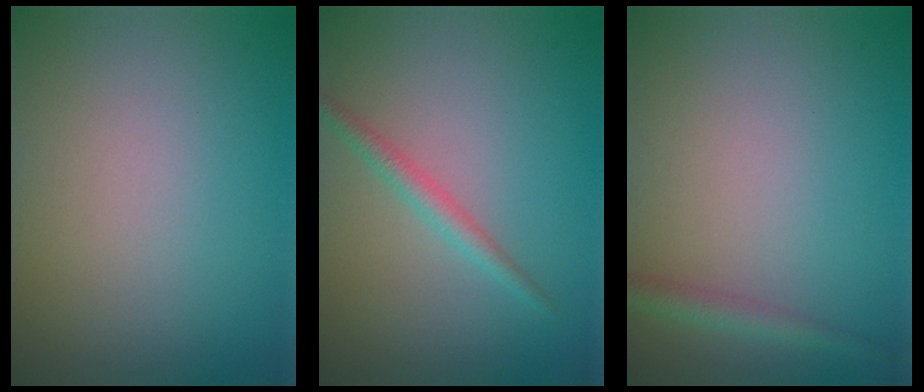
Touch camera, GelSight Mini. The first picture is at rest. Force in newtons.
{"total": 1.7, "press": 1.7, "slide": 0.1}
{"total": 1.8, "press": 1.8, "slide": 0.1}